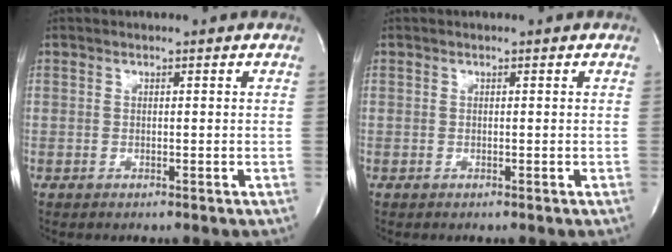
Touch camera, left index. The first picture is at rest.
{"total": 0.0}